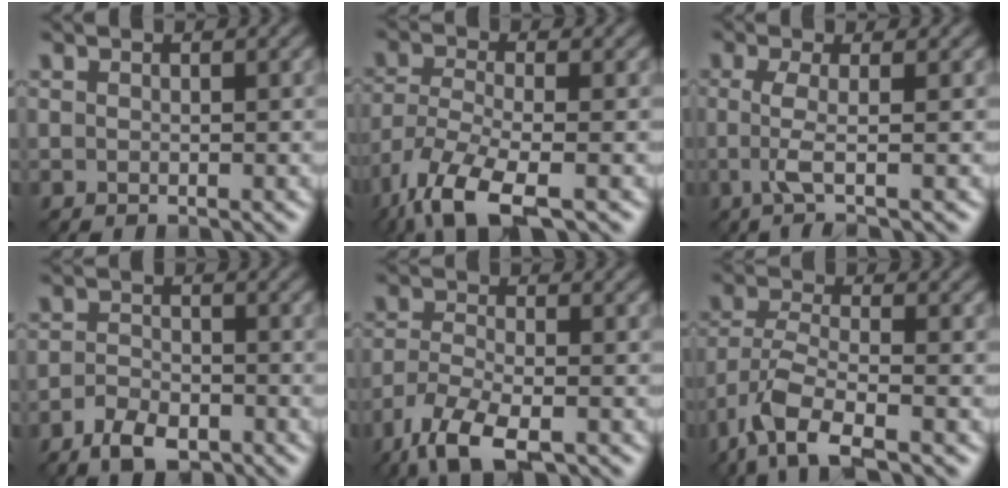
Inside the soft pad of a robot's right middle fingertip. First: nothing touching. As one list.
[{"total": 8.5, "force": [-5.5, 2.6, 6.0], "torque": [-0.133, -0.022, -0.109]}, {"total": 3.2, "force": [-0.4, 0.7, 3.1], "torque": [-0.065, -0.008, -0.012]}, {"total": 4.0, "force": [-2.7, 1.7, 2.4], "torque": [-0.040, -0.002, -0.053]}, {"total": 7.4, "force": [-5.1, 2.4, 4.7], "torque": [-0.100, -0.018, -0.103]}, {"total": 5.8, "force": [-3.6, 1.8, 4.2], "torque": [-0.086, -0.007, -0.073]}]